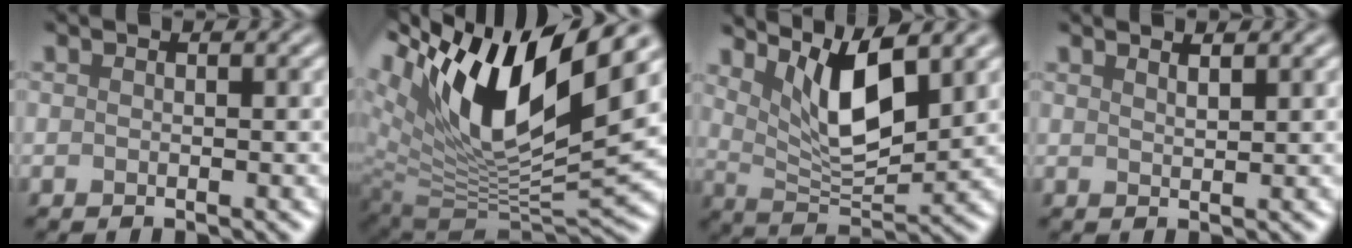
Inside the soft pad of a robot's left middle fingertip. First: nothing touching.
{"total": 15.1, "force": [6.4, 6.1, 12.2], "torque": [-0.232, 0.003, 0.114]}
{"total": 7.1, "force": [3.6, 2.2, 5.7], "torque": [-0.102, -0.013, 0.068]}
{"total": 1.3, "force": [1.1, 0.4, 0.7], "torque": [-0.005, 0.004, 0.013]}